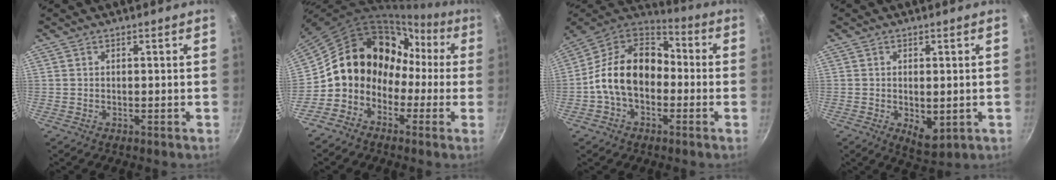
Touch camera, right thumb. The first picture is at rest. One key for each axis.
{"total": 14.8, "fx": -1.8, "fy": 12.8, "fz": 7.4, "tx": -0.078, "ty": 0.067, "tz": -0.046}
{"total": 16.9, "fx": -2.2, "fy": 11.9, "fz": 11.7, "tx": -0.173, "ty": 0.051, "tz": -0.057}
{"total": 5.4, "fx": -0.7, "fy": 3.0, "fz": 4.4, "tx": -0.059, "ty": -0.011, "tz": 0.001}